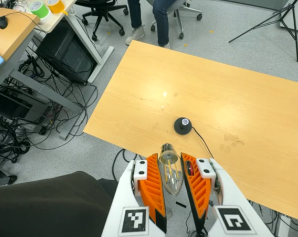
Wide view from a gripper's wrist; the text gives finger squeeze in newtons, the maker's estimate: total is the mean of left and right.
{"total": 14.6, "left": 15.8, "right": 13.4}